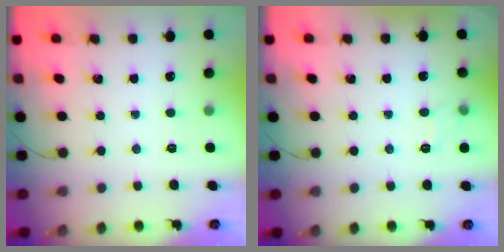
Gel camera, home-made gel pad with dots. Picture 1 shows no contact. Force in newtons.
{"total": 5.9, "press": 5.7, "slide": 1.4}